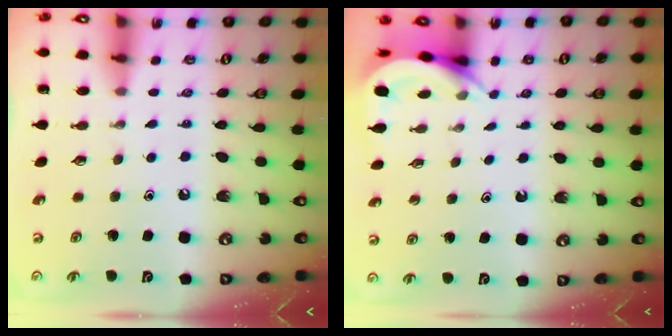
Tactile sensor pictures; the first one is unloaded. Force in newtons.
{"total": 4.7, "press": 4.7, "slide": 0.3}